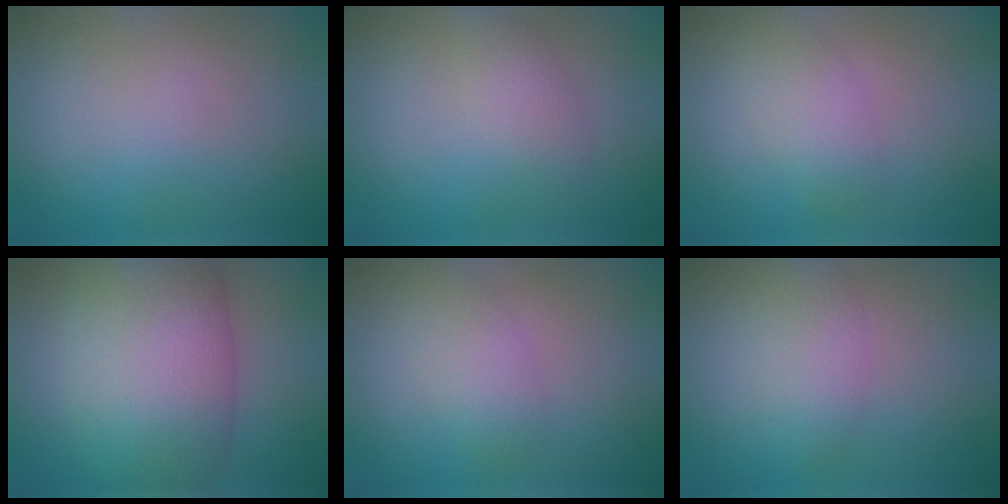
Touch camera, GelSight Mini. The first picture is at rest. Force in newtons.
{"total": 1.7, "press": 1.7, "slide": 0.0}
{"total": 2.2, "press": 2.2, "slide": 0.1}
{"total": 11.3, "press": 11.3, "slide": 0.3}
{"total": 2.2, "press": 2.2, "slide": 0.1}
{"total": 2.7, "press": 2.7, "slide": 0.1}